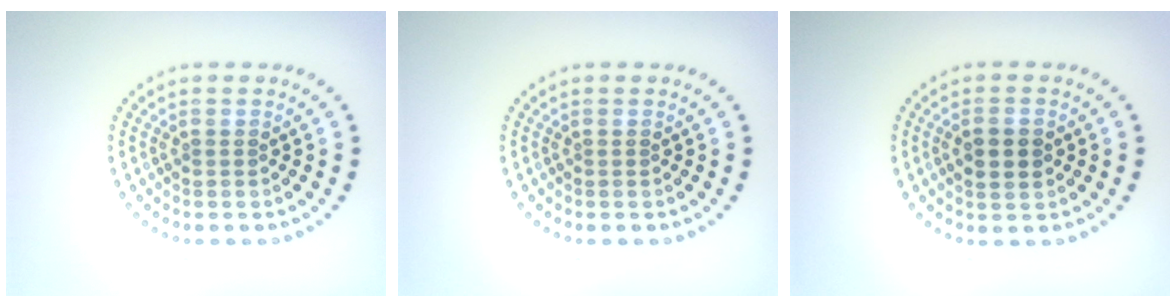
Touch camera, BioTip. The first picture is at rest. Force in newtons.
{"total": 0.0}
{"total": 2.4, "press": 2.4, "slide": 0.1}